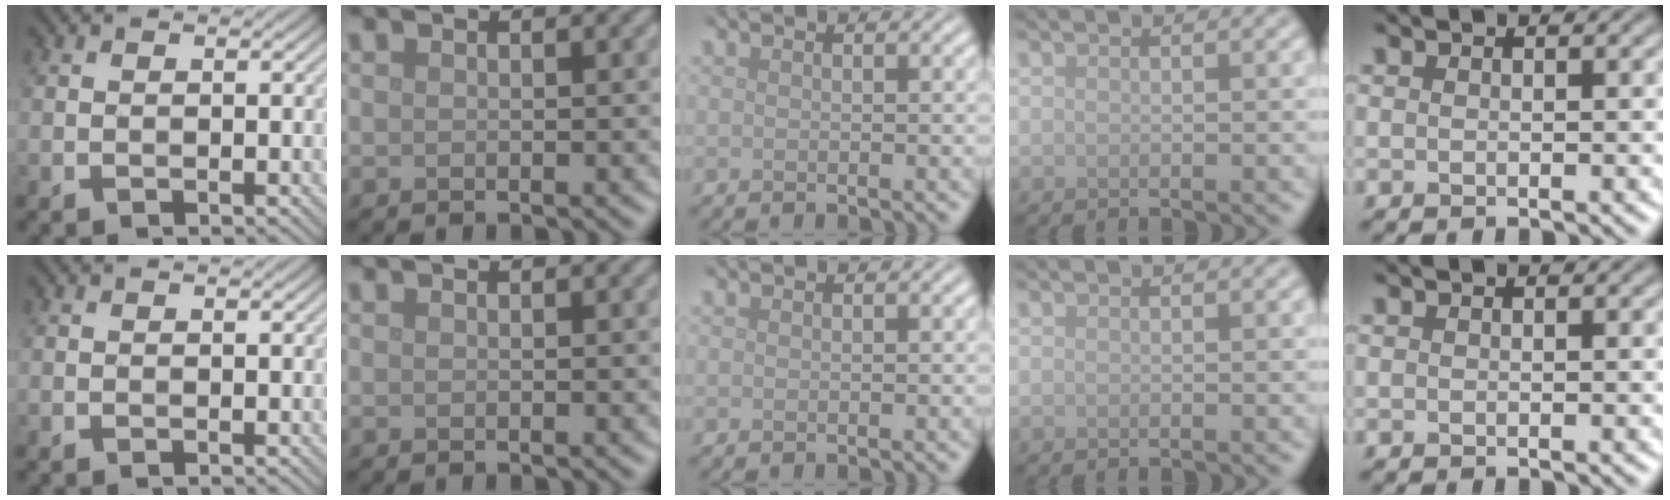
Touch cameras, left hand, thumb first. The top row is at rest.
{}